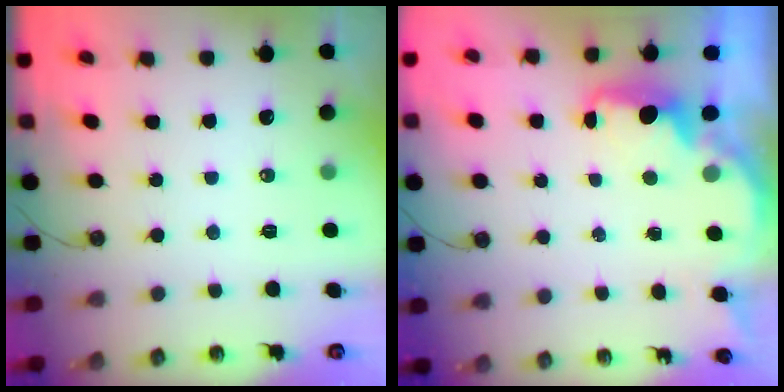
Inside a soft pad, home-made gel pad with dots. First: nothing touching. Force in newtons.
{"total": 2.5, "press": 2.4, "slide": 0.8}